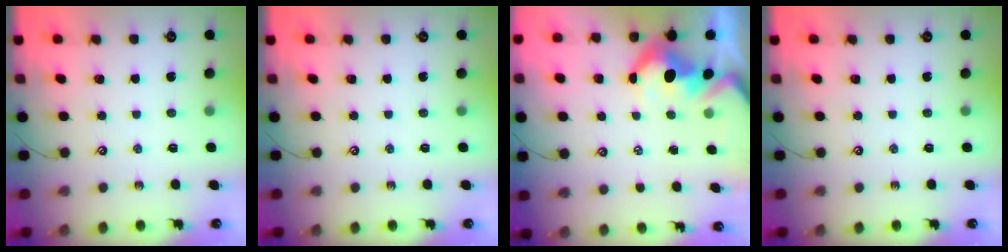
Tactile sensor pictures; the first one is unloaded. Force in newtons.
{"total": 0.0}
{"total": 3.9, "press": 3.8, "slide": 1.0}
{"total": 0.0}